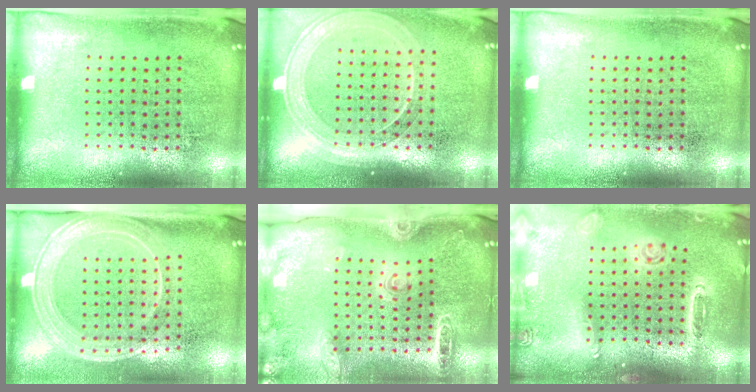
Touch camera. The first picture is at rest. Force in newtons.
{"total": 1.7, "press": 1.5, "slide": 0.6}
{"total": 0.0}
{"total": 2.1, "press": 1.8, "slide": 1.1}
{"total": 1.9, "press": 1.9, "slide": 0.3}
{"total": 1.5, "press": 1.5, "slide": 0.1}